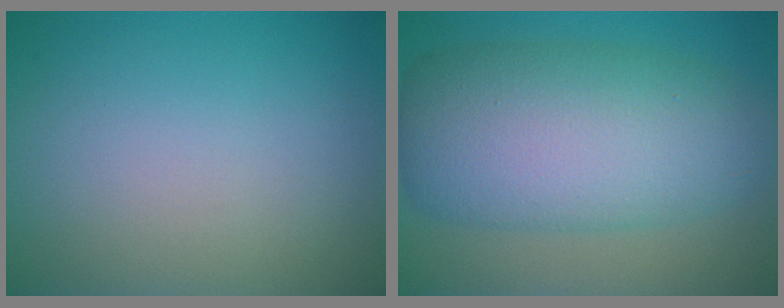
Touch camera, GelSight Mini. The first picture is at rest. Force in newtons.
{"total": 10.8, "press": 10.8, "slide": 0.2}